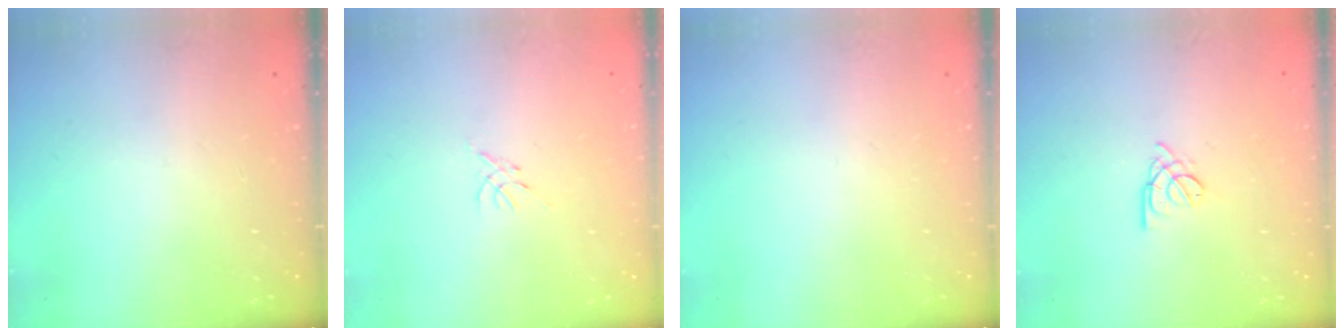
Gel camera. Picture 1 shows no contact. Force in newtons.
{"total": 0.5, "press": 0.4, "slide": 0.3}
{"total": 0.0}
{"total": 2.6, "press": 2.6, "slide": 0.6}